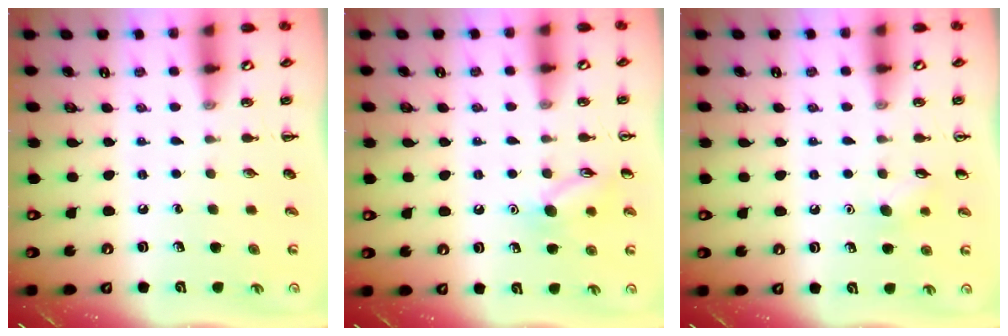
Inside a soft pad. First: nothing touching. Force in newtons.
{"total": 9.6, "press": 9.5, "slide": 0.6}
{"total": 6.0, "press": 5.8, "slide": 1.7}